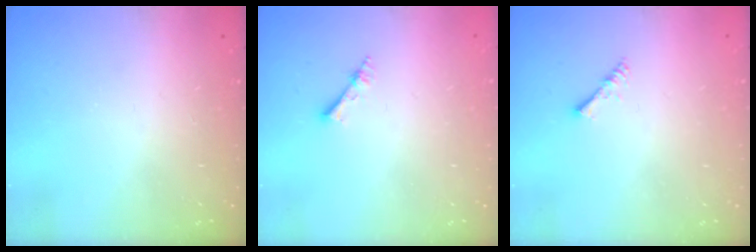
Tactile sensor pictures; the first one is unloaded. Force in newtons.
{"total": 4.0, "press": 3.9, "slide": 0.5}
{"total": 2.0, "press": 1.9, "slide": 0.4}